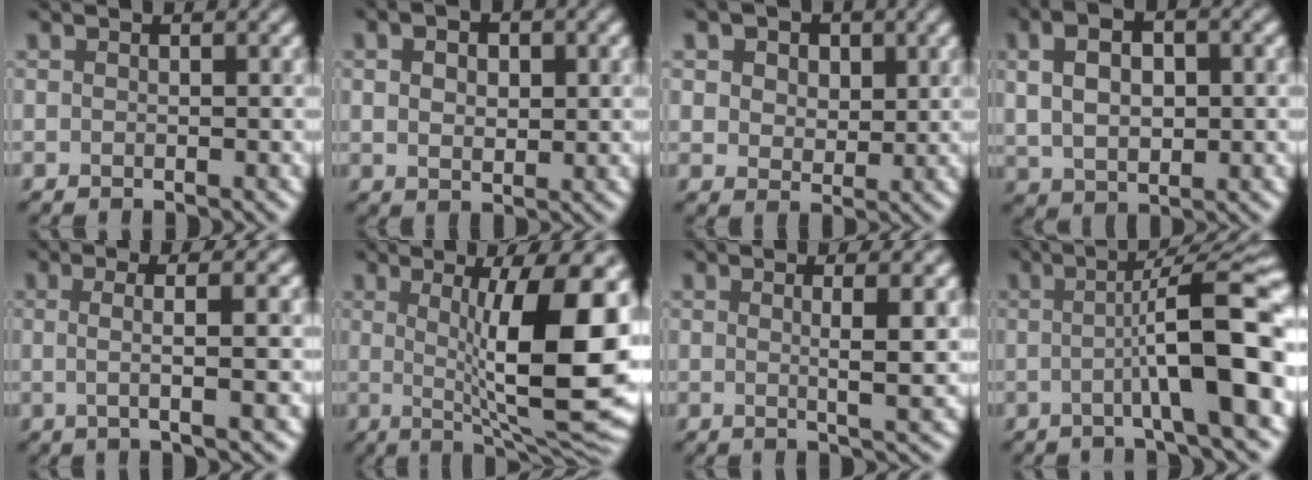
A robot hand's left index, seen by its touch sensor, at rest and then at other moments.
{"total": 3.4, "force": [0.8, 2.1, 2.6], "torque": [-0.041, 0.005, 0.013]}
{"total": 6.6, "force": [3.3, 4.6, 3.4], "torque": [-0.063, 0.016, 0.033]}
{"total": 6.9, "force": [1.8, 4.1, 5.3], "torque": [-0.111, 0.018, 0.036]}
{"total": 4.1, "force": [0.4, 1.2, 3.9], "torque": [-0.052, 0.005, -0.010]}
{"total": 13.5, "force": [1.1, 3.3, 13.0], "torque": [-0.159, 0.002, 0.019]}
{"total": 3.3, "force": [0.6, 0.6, 3.2], "torque": [-0.045, -0.001, 0.006]}
{"total": 9.6, "force": [-1.2, 1.4, 9.4], "torque": [-0.119, 0.022, -0.031]}